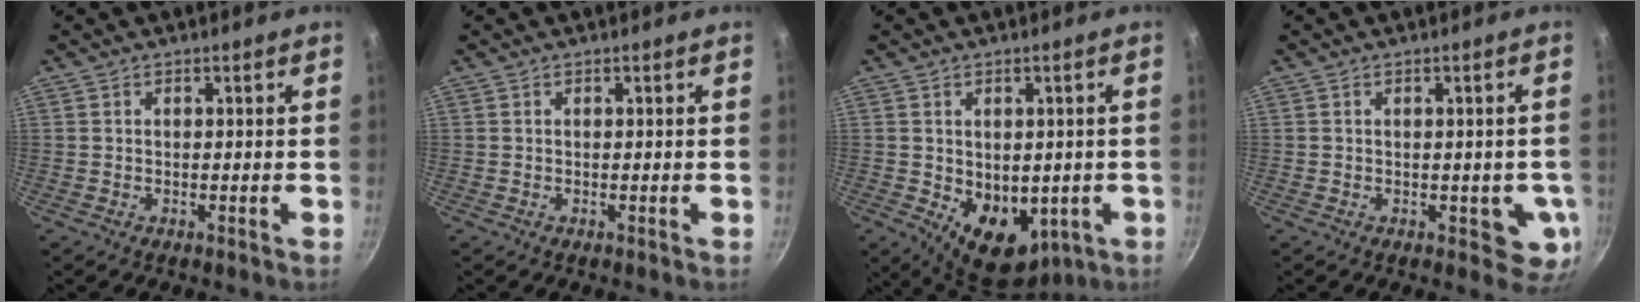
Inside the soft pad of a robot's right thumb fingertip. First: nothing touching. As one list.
[{"total": 0.0}, {"total": 11.6, "force": [-1.7, 8.3, 7.9], "torque": [-0.081, -0.020, 0.002]}, {"total": 5.1, "force": [-0.6, 3.0, 4.0], "torque": [-0.027, -0.006, -0.005]}]